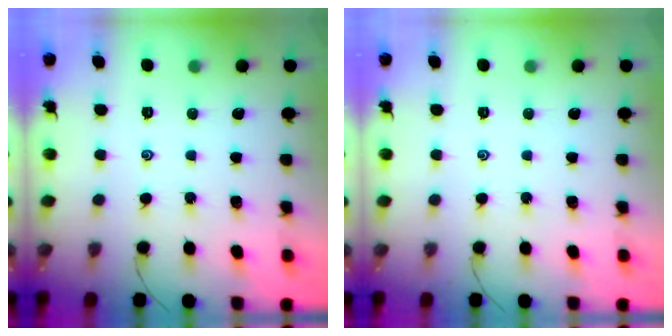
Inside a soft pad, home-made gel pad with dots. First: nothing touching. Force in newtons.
{"total": 0.0}